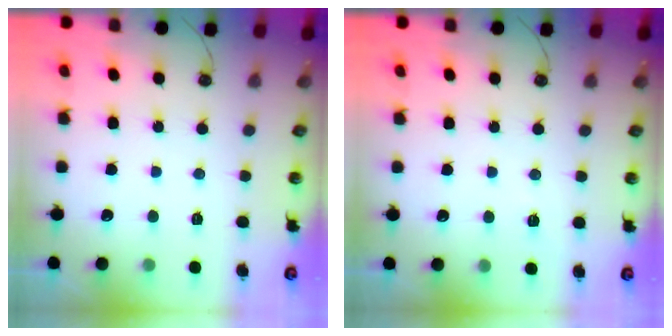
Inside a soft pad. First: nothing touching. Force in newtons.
{"total": 2.3, "press": 1.3, "slide": 1.9}